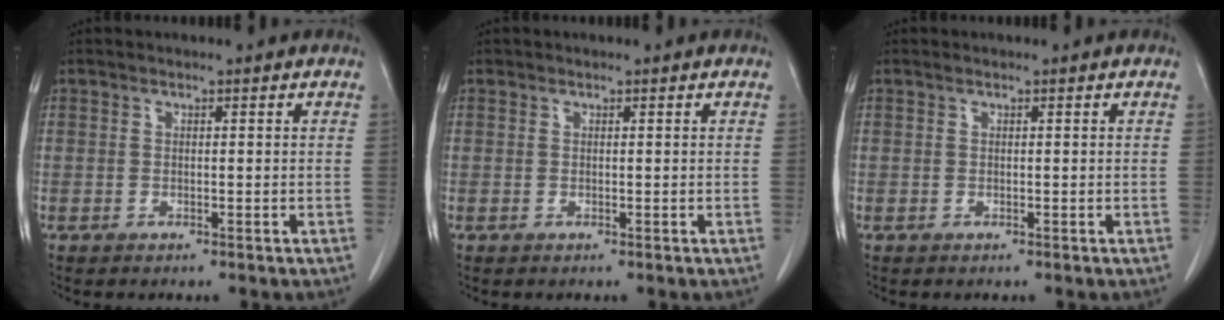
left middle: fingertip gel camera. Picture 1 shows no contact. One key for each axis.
{"total": 0.0}
{"total": 0.0}